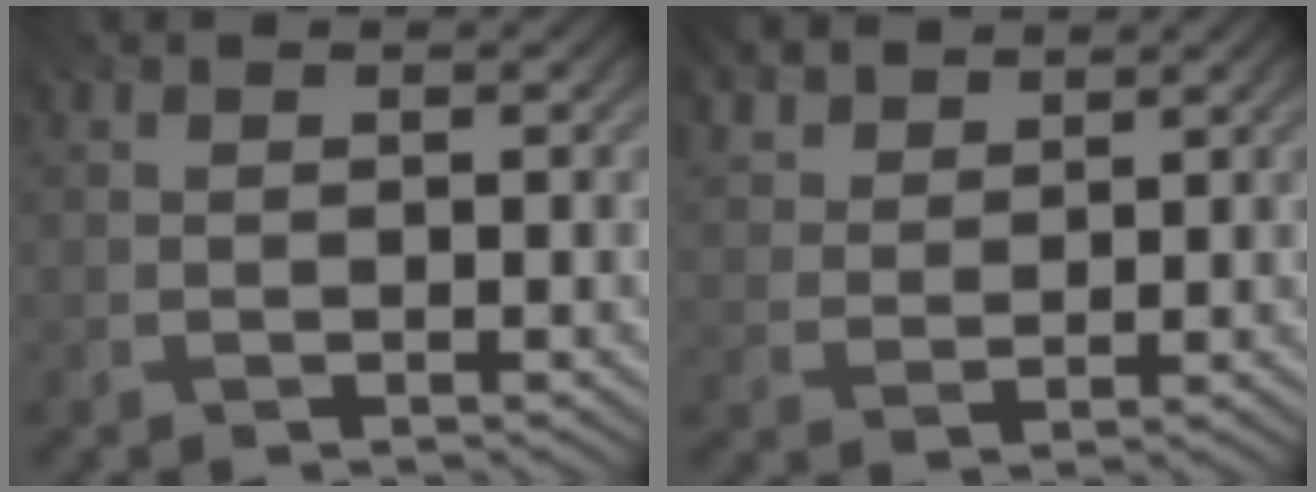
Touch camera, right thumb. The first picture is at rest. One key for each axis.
{"total": 4.4, "fx": 3.7, "fy": 1.8, "fz": 1.6, "tx": -0.046, "ty": 0.004, "tz": 0.077}